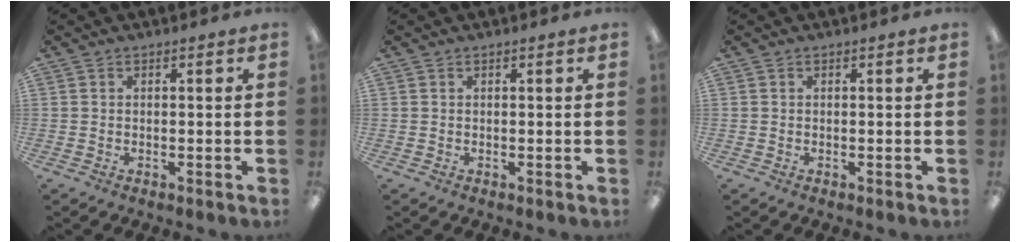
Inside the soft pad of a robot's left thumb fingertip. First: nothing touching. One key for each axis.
{"total": 0.0}
{"total": 0.0}